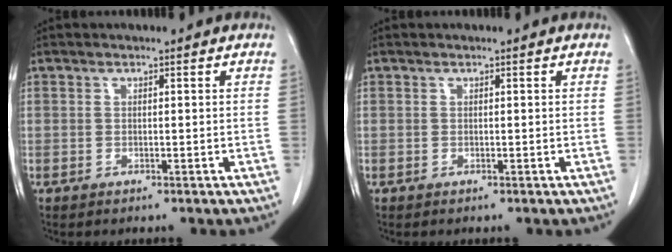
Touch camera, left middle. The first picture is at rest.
{"total": 0.0}